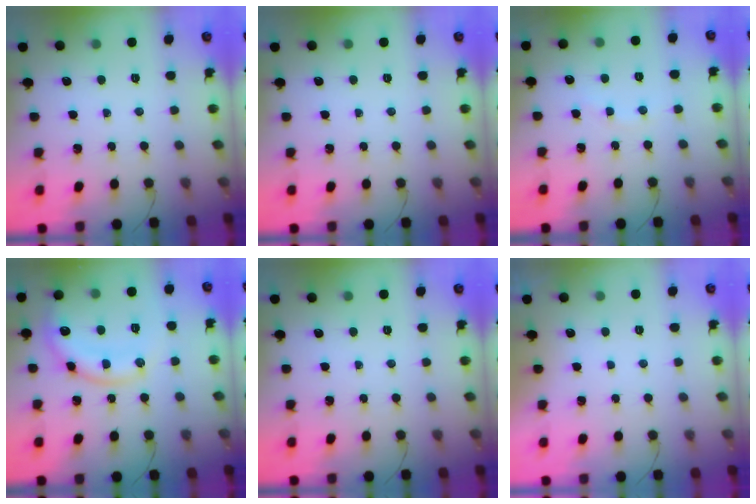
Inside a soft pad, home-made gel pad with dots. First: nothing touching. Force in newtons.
{"total": 0.0}
{"total": 5.2, "press": 5.1, "slide": 1.0}
{"total": 15.6, "press": 15.6, "slide": 1.5}
{"total": 0.0}
{"total": 2.9, "press": 2.9, "slide": 0.1}